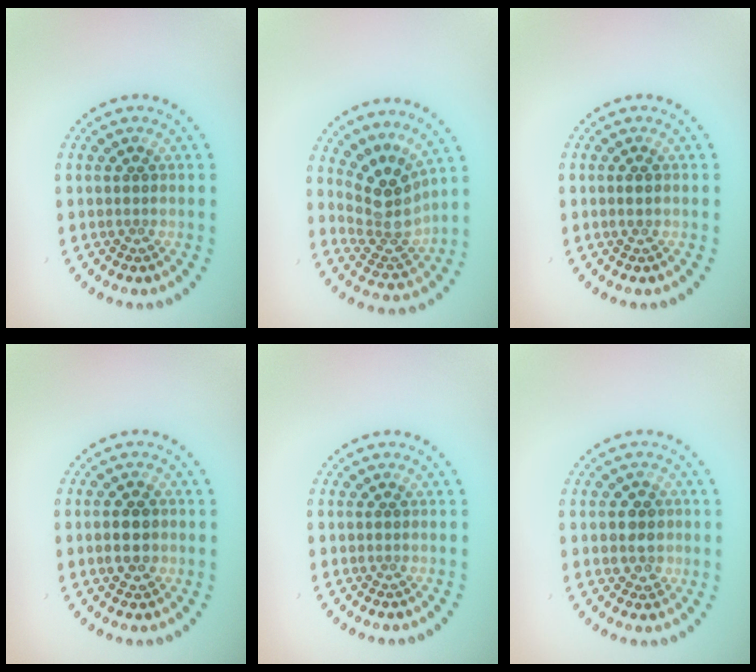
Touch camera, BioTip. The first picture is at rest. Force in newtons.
{"total": 4.0, "press": 2.9, "slide": 2.8}
{"total": 1.1, "press": 1.1, "slide": 0.1}
{"total": 2.4, "press": 2.3, "slide": 0.3}
{"total": 0.0}
{"total": 2.2, "press": 2.1, "slide": 0.8}